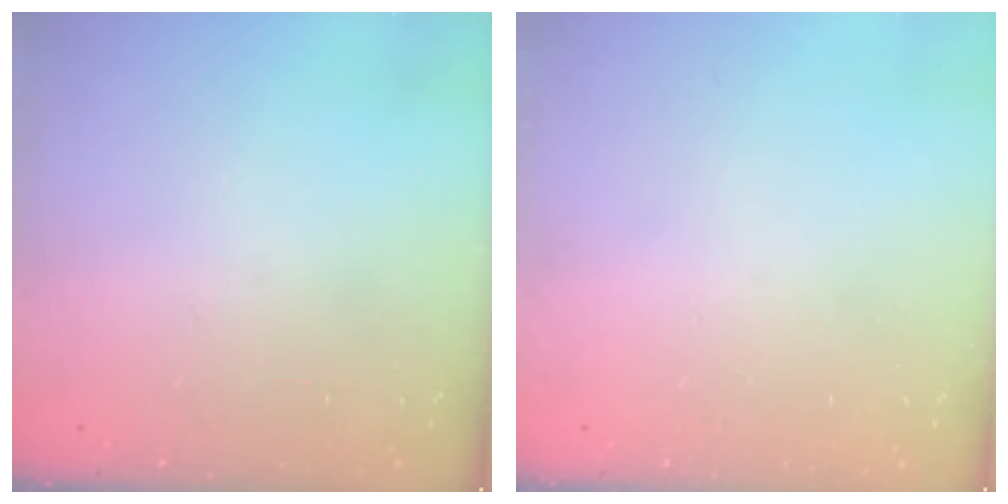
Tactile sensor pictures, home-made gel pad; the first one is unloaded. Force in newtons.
{"total": 0.0}